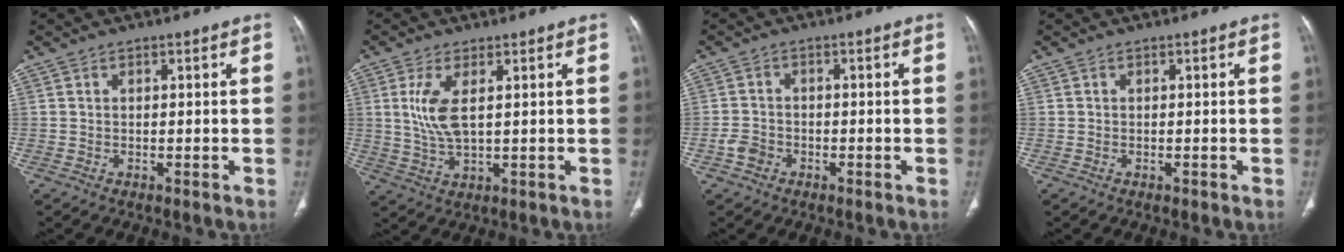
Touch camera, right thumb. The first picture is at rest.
{"total": 6.9, "force": [1.7, 2.7, 6.1], "torque": [-0.141, -0.011, 0.042]}
{"total": 2.9, "force": [-1.5, 2.3, 1.0], "torque": [-0.013, 0.014, -0.029]}
{"total": 0.0}